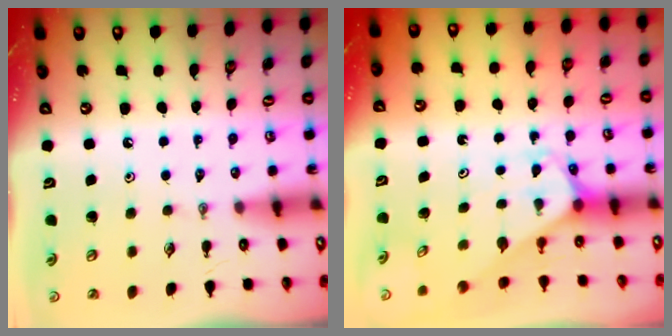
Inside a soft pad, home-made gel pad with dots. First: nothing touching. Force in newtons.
{"total": 2.4, "press": 2.4, "slide": 0.2}